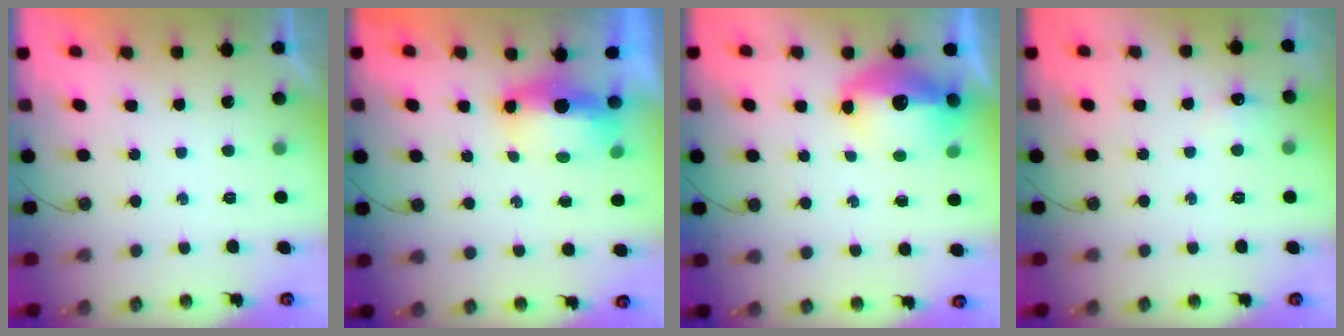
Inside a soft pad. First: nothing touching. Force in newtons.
{"total": 7.0, "press": 7.0, "slide": 0.3}
{"total": 14.1, "press": 14.0, "slide": 1.2}
{"total": 5.2, "press": 5.1, "slide": 0.7}